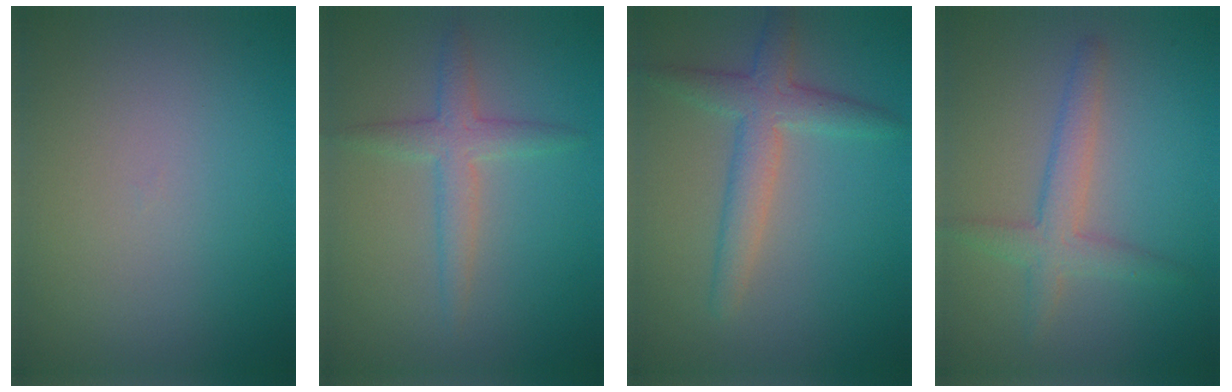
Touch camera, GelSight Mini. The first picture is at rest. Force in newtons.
{"total": 2.6, "press": 2.6, "slide": 0.1}
{"total": 2.8, "press": 2.8, "slide": 0.2}
{"total": 2.8, "press": 2.8, "slide": 0.2}